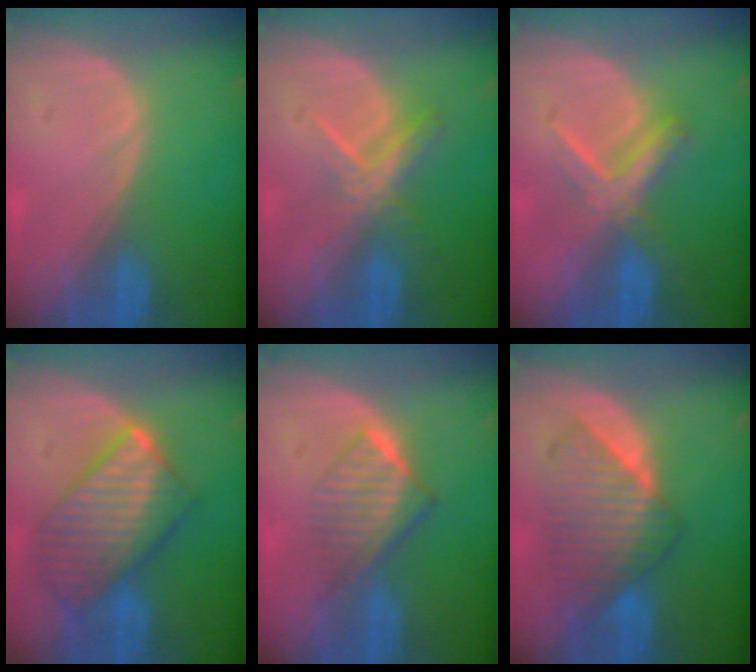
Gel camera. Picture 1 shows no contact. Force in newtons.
{"total": 5.5, "press": 4.9, "slide": 2.5}
{"total": 5.5, "press": 5.4, "slide": 1.1}
{"total": 9.8, "press": 9.8, "slide": 0.9}
{"total": 6.5, "press": 5.5, "slide": 3.4}
{"total": 7.6, "press": 7.5, "slide": 0.7}